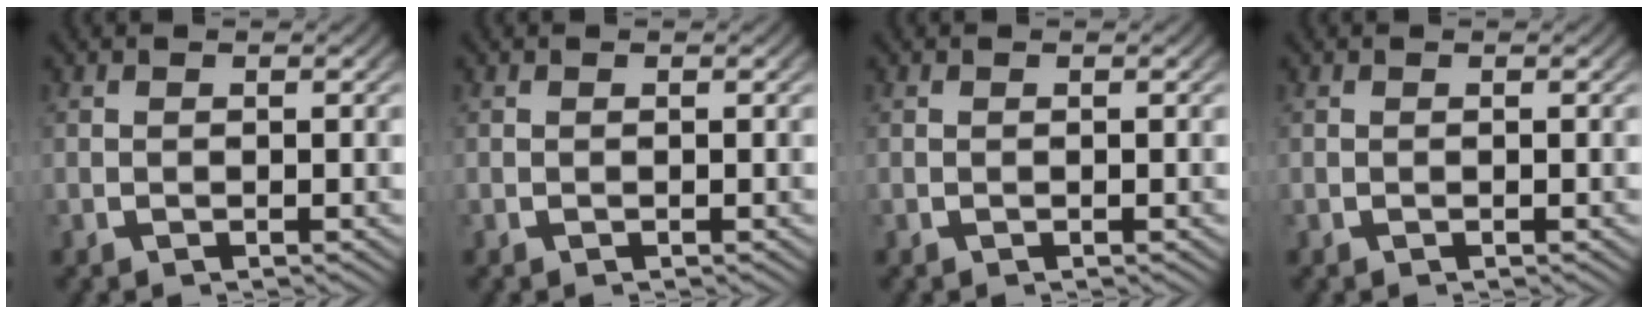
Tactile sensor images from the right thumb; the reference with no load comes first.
{"total": 0.0}
{"total": 0.0}
{"total": 0.0}